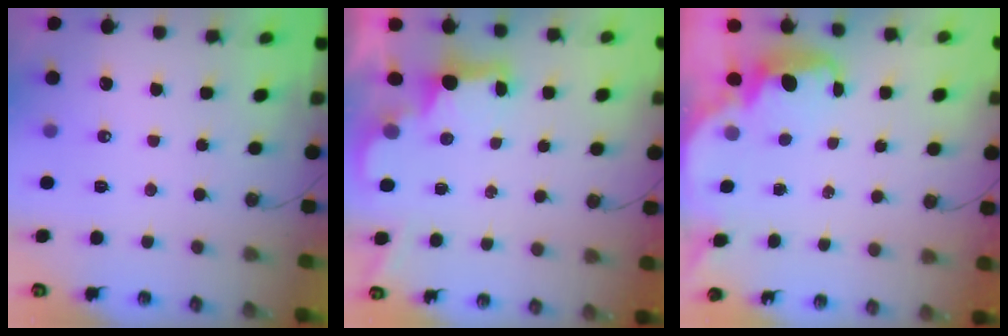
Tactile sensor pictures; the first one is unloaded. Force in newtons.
{"total": 2.0, "press": 2.0, "slide": 0.5}
{"total": 2.2, "press": 2.1, "slide": 0.7}